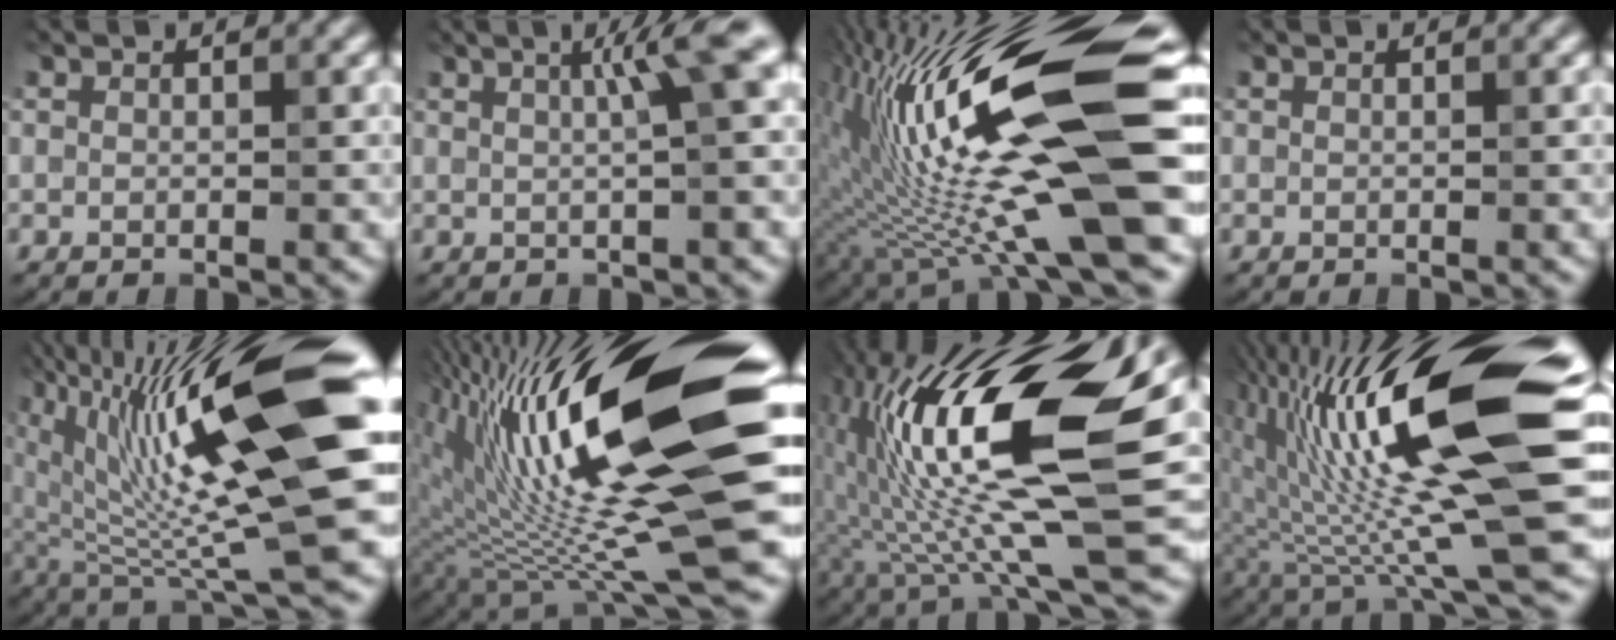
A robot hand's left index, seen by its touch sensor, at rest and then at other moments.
{"total": 4.7, "force": [1.2, 0.7, 4.5], "torque": [-0.057, 0.017, 0.017]}
{"total": 18.0, "force": [-0.8, 4.3, 17.5], "torque": [-0.303, 0.015, -0.015]}
{"total": 0.0}
{"total": 18.1, "force": [4.0, 4.2, 17.1], "torque": [-0.289, 0.004, 0.074]}
{"total": 19.9, "force": [2.7, 4.4, 19.2], "torque": [-0.308, 0.006, 0.040]}
{"total": 17.9, "force": [1.1, 5.3, 17.1], "torque": [-0.320, 0.013, 0.014]}
{"total": 18.8, "force": [3.4, 4.3, 18.0], "torque": [-0.310, 0.002, 0.060]}